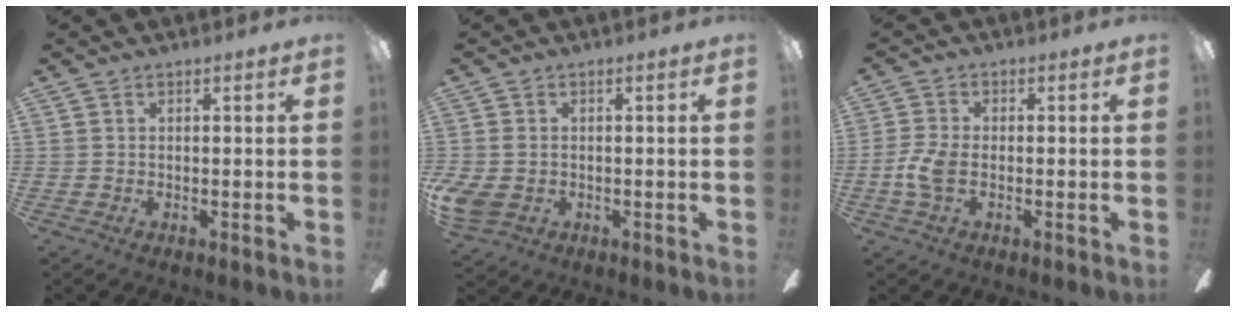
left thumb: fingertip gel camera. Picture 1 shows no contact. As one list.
[{"total": 3.7, "force": [-1.2, 2.7, 2.3], "torque": [-0.059, 0.000, -0.024]}, {"total": 5.6, "force": [-1.2, 3.0, 4.6], "torque": [-0.102, 0.003, -0.025]}]